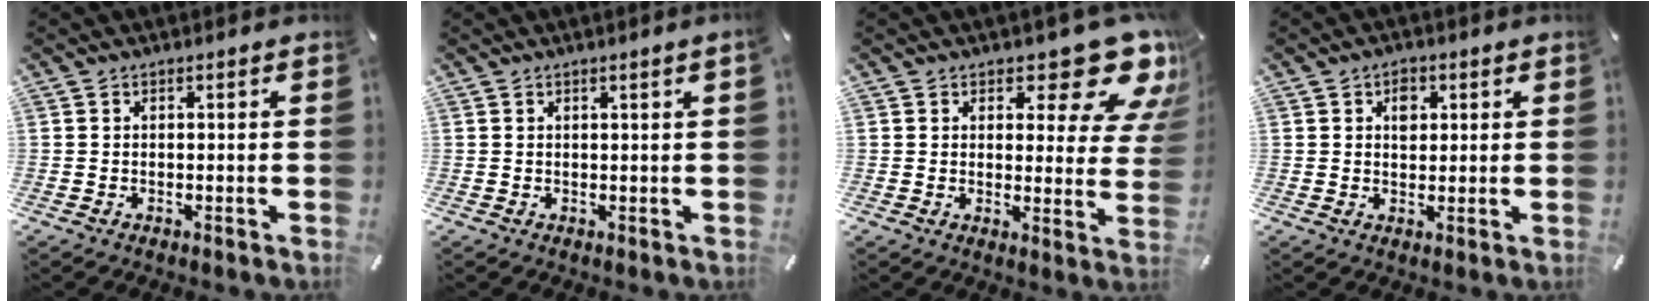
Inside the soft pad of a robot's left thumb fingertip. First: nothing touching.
{"total": 1.3, "force": [0.6, -0.1, 1.1], "torque": [-0.020, -0.002, 0.010]}
{"total": 13.5, "force": [8.5, 5.9, 8.6], "torque": [-0.097, -0.066, 0.141]}
{"total": 3.4, "force": [1.1, 2.6, 1.9], "torque": [-0.019, -0.003, 0.013]}